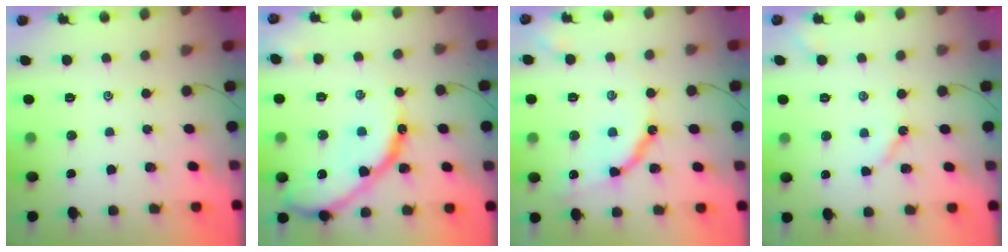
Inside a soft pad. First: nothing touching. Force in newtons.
{"total": 18.4, "press": 18.4, "slide": 1.4}
{"total": 10.3, "press": 10.2, "slide": 0.9}
{"total": 3.9, "press": 3.9, "slide": 0.4}